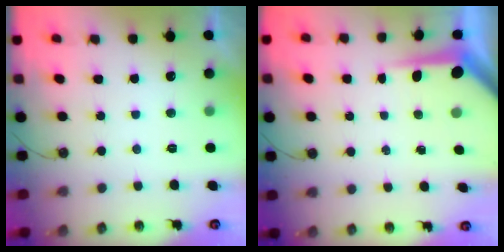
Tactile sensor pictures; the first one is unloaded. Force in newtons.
{"total": 4.9, "press": 4.9, "slide": 0.4}